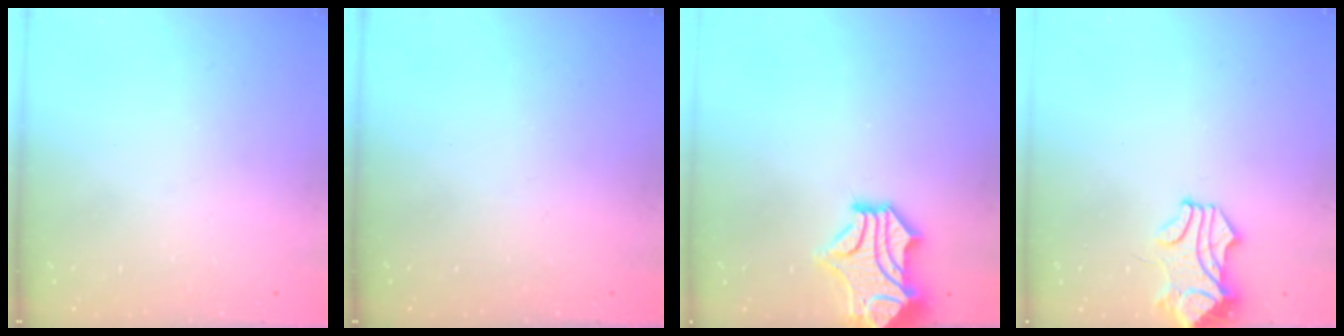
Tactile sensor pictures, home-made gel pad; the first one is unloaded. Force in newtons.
{"total": 0.0}
{"total": 1.6, "press": 0.8, "slide": 1.4}
{"total": 1.7, "press": 1.5, "slide": 0.8}